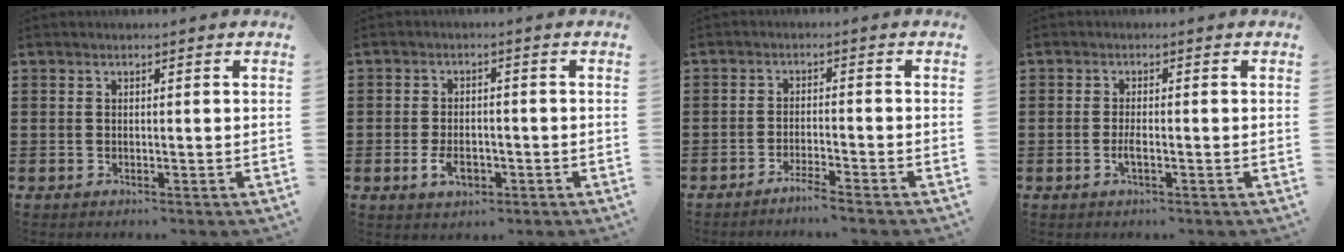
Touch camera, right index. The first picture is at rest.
{"total": 4.0, "force": [-1.4, 2.2, 3.0], "torque": [-0.062, -0.003, -0.026]}
{"total": 2.5, "force": [-2.3, -0.4, 0.8], "torque": [-0.014, 0.001, -0.045]}
{"total": 2.0, "force": [-0.7, 0.2, 1.9], "torque": [-0.043, -0.006, -0.014]}